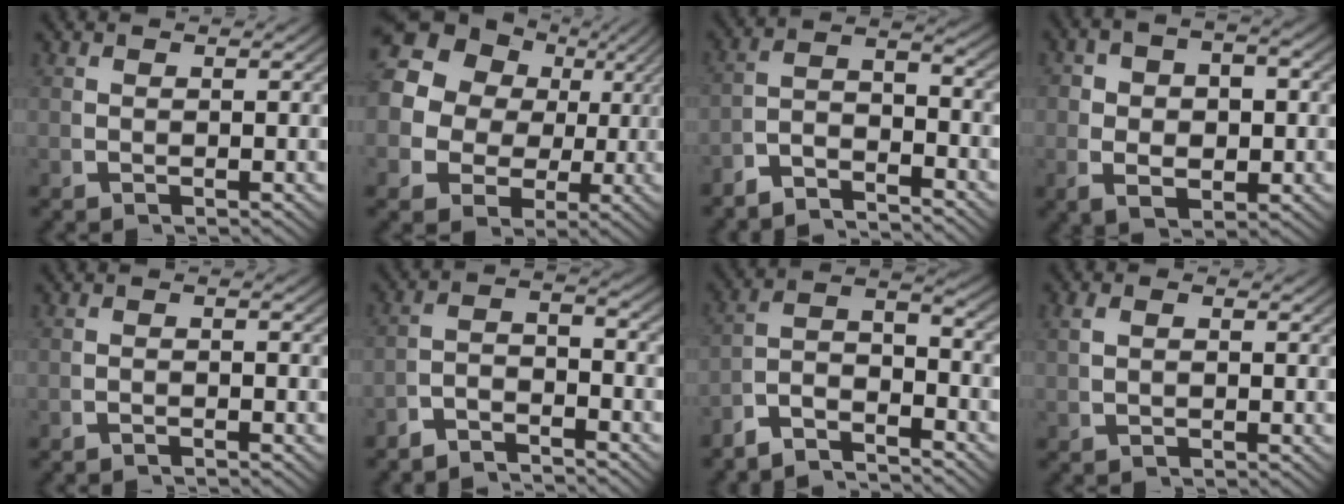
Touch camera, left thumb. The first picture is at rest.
{"total": 12.3, "force": [2.7, 10.1, 6.5], "torque": [-0.173, -0.036, 0.056]}
{"total": 5.4, "force": [-2.9, 2.9, 3.5], "torque": [-0.056, -0.019, -0.055]}
{"total": 4.7, "force": [-0.4, 3.0, 3.6], "torque": [-0.064, -0.021, 0.009]}
{"total": 1.1, "force": [-1.1, 0.1, 0.2], "torque": [0.000, 0.001, -0.023]}
{"total": 3.7, "force": [-2.7, 1.5, 2.1], "torque": [-0.034, -0.013, -0.049]}
{"total": 7.8, "force": [-3.1, 4.9, 5.2], "torque": [-0.090, -0.022, -0.062]}
{"total": 1.4, "force": [0.3, 1.0, 1.0], "torque": [-0.022, 0.005, 0.005]}